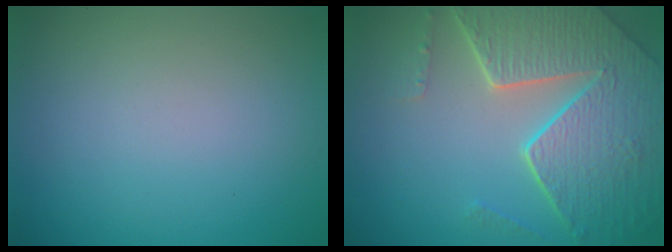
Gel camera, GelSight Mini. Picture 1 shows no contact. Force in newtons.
{"total": 8.0, "press": 5.7, "slide": 5.7}